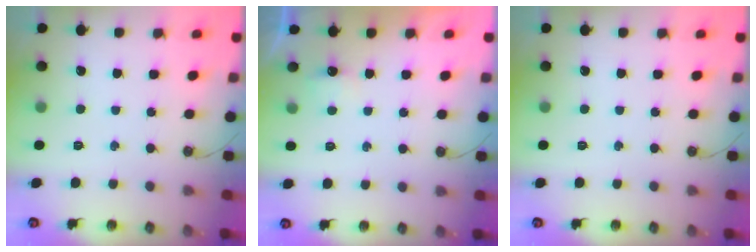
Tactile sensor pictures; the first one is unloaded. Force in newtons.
{"total": 3.6, "press": 3.4, "slide": 1.2}
{"total": 0.0}